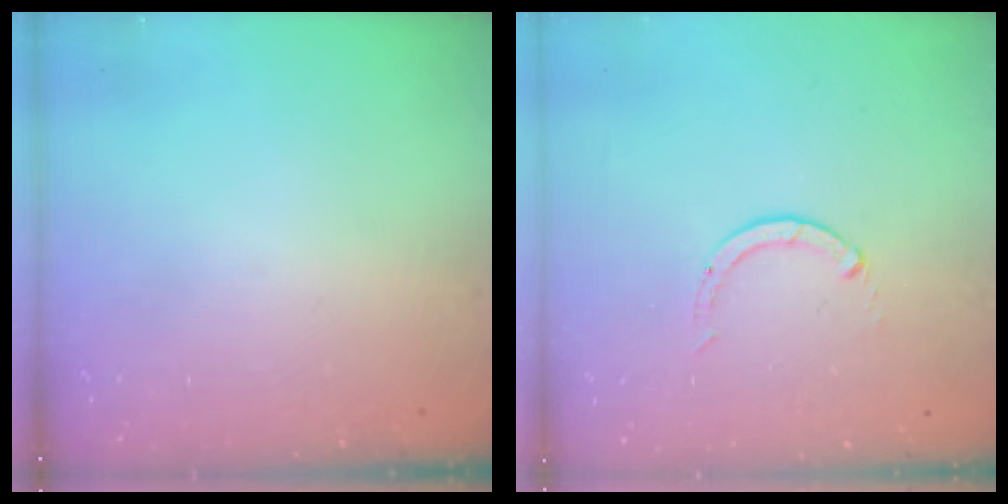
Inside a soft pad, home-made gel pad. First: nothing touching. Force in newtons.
{"total": 0.0}